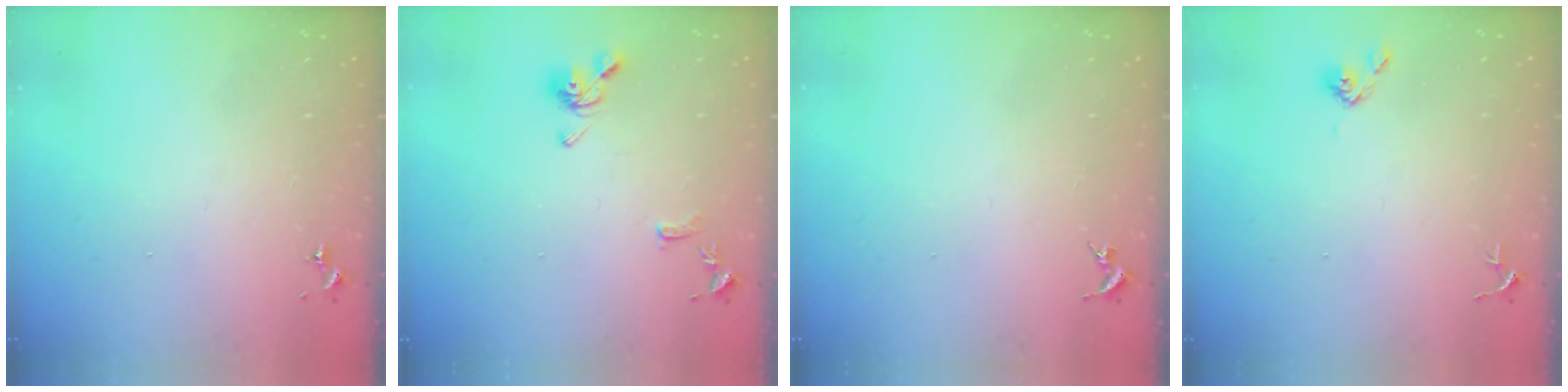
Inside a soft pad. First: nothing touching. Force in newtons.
{"total": 10.1, "press": 10.1, "slide": 1.2}
{"total": 0.0}
{"total": 4.8, "press": 4.8, "slide": 0.6}